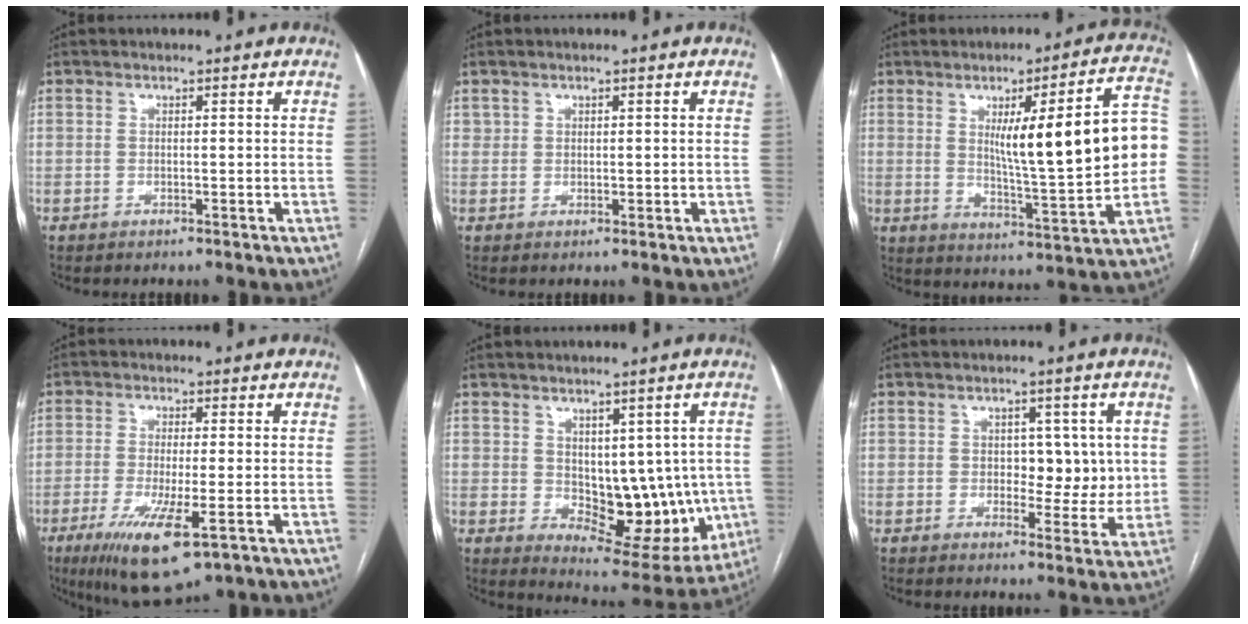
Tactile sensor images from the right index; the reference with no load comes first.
{"total": 1.4, "force": [0.7, 1.2, 0.3], "torque": [-0.002, 0.002, 0.015]}
{"total": 17.3, "force": [1.8, 1.4, 17.2], "torque": [-0.235, 0.013, 0.031]}
{"total": 10.7, "force": [-5.0, 1.9, 9.2], "torque": [-0.169, -0.032, -0.079]}
{"total": 13.1, "force": [-0.5, 7.5, 10.7], "torque": [-0.120, 0.003, 0.022]}
{"total": 5.9, "force": [0.7, 3.8, 4.5], "torque": [-0.041, 0.009, 0.014]}